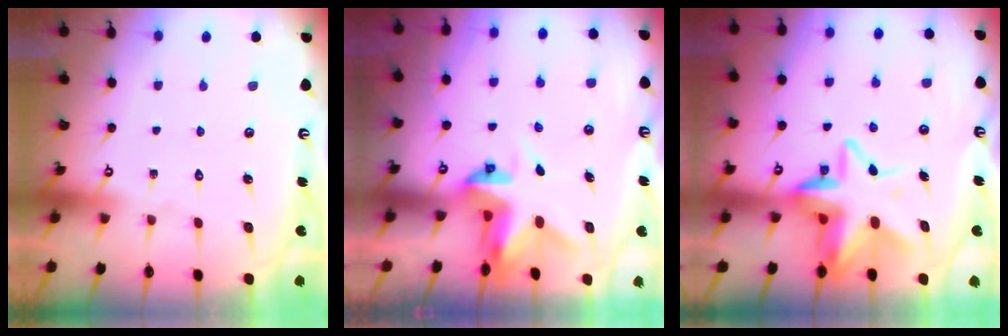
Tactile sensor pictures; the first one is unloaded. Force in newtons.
{"total": 4.4, "press": 4.3, "slide": 0.3}
{"total": 12.2, "press": 11.9, "slide": 2.5}